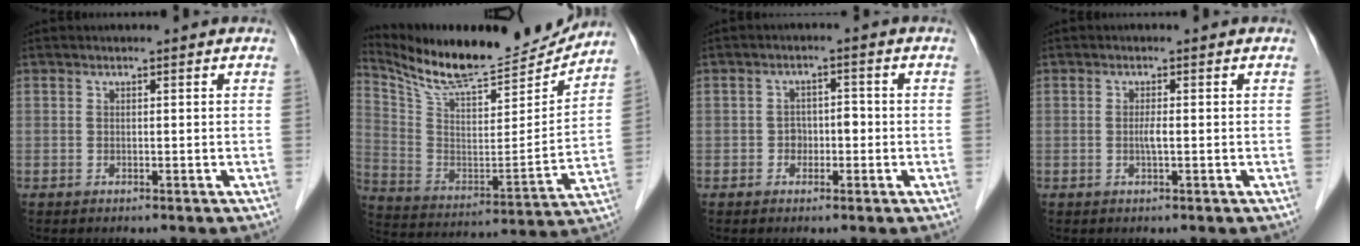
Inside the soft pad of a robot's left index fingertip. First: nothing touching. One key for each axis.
{"total": 21.4, "fx": 19.6, "fy": 3.6, "fz": 7.9, "tx": -0.150, "ty": -0.026, "tz": 0.314}
{"total": 2.6, "fx": -0.8, "fy": 1.9, "fz": 1.6, "tx": -0.022, "ty": 0.013, "tz": -0.012}
{"total": 1.3, "fx": -0.2, "fy": 0.0, "fz": 1.3, "tx": -0.028, "ty": -0.001, "tz": -0.004}